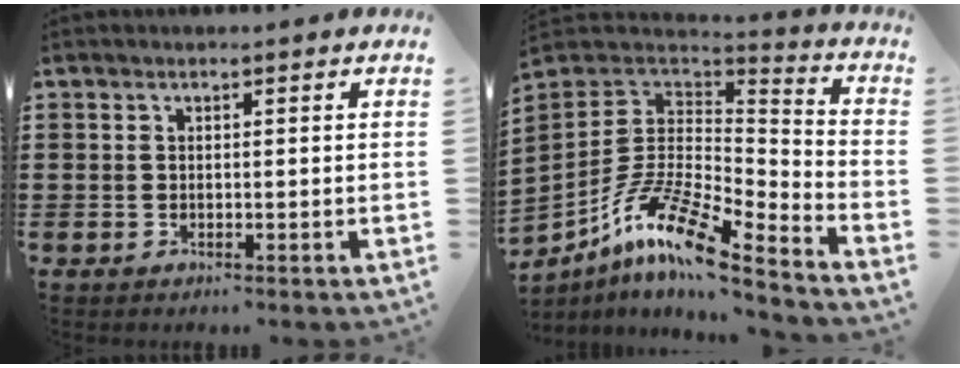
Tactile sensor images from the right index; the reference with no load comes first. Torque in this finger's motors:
{"motor_torque": [-0.40, 0.98, 0.45, 0.07]}